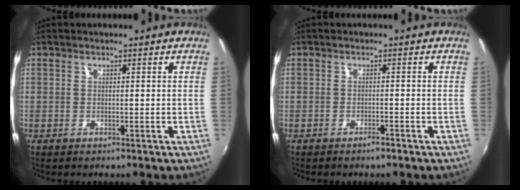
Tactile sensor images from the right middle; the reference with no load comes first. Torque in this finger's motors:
{"motor_torque": [0.91, -1.23, 0.32, 0.04]}